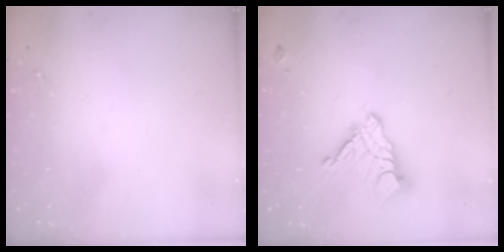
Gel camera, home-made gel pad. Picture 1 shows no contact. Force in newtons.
{"total": 12.6, "press": 12.5, "slide": 1.1}